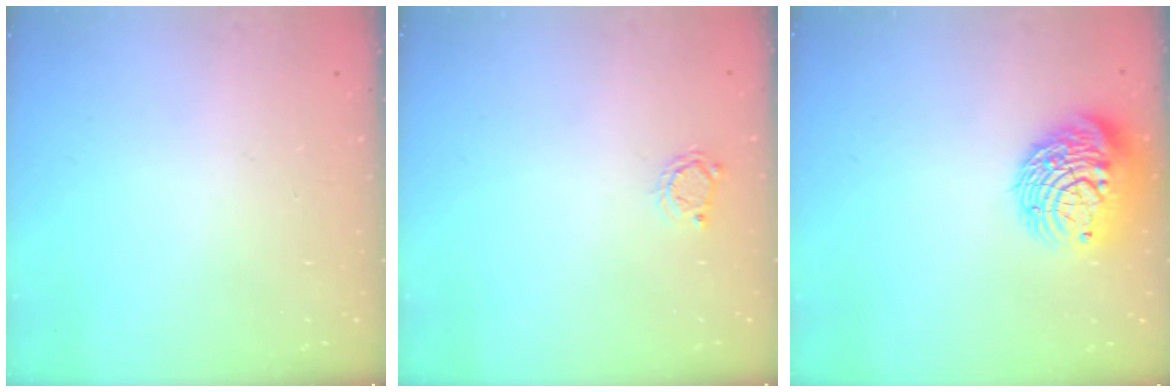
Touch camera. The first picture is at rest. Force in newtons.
{"total": 3.3, "press": 3.2, "slide": 0.5}
{"total": 12.8, "press": 12.7, "slide": 1.9}